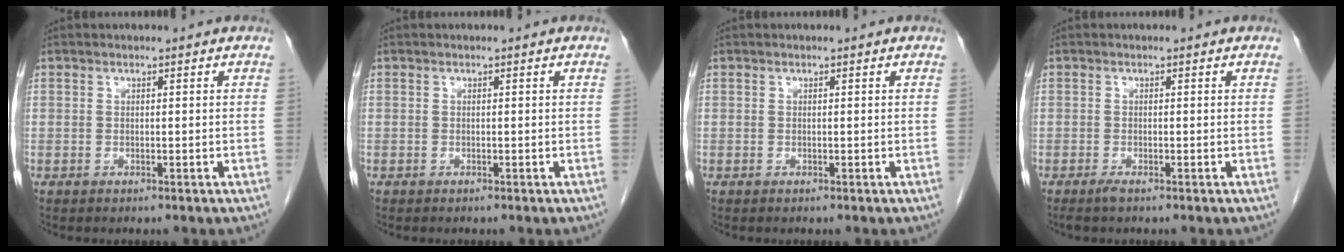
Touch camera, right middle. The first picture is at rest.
{"total": 0.0}
{"total": 0.0}
{"total": 0.9, "force": [-0.7, -0.1, 0.6], "torque": [-0.015, -0.003, -0.015]}